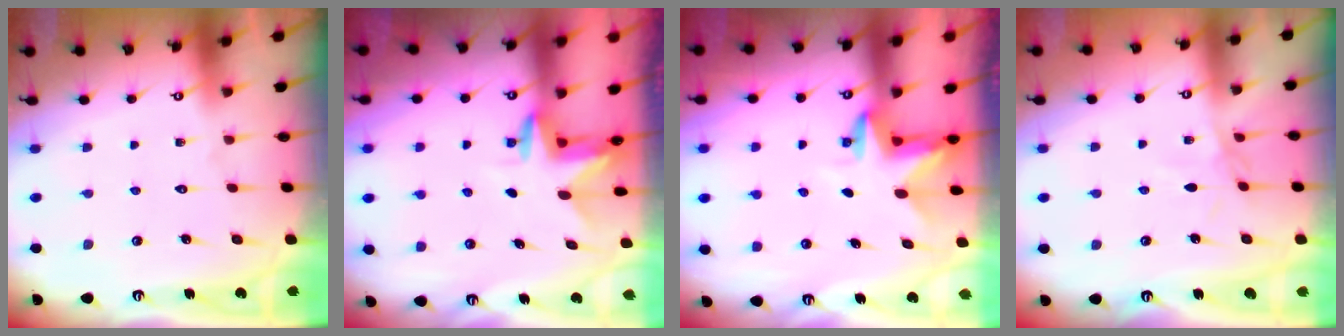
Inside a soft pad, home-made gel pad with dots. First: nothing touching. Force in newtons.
{"total": 2.6, "press": 2.6, "slide": 0.1}
{"total": 3.2, "press": 3.2, "slide": 0.1}
{"total": 2.4, "press": 2.3, "slide": 0.4}